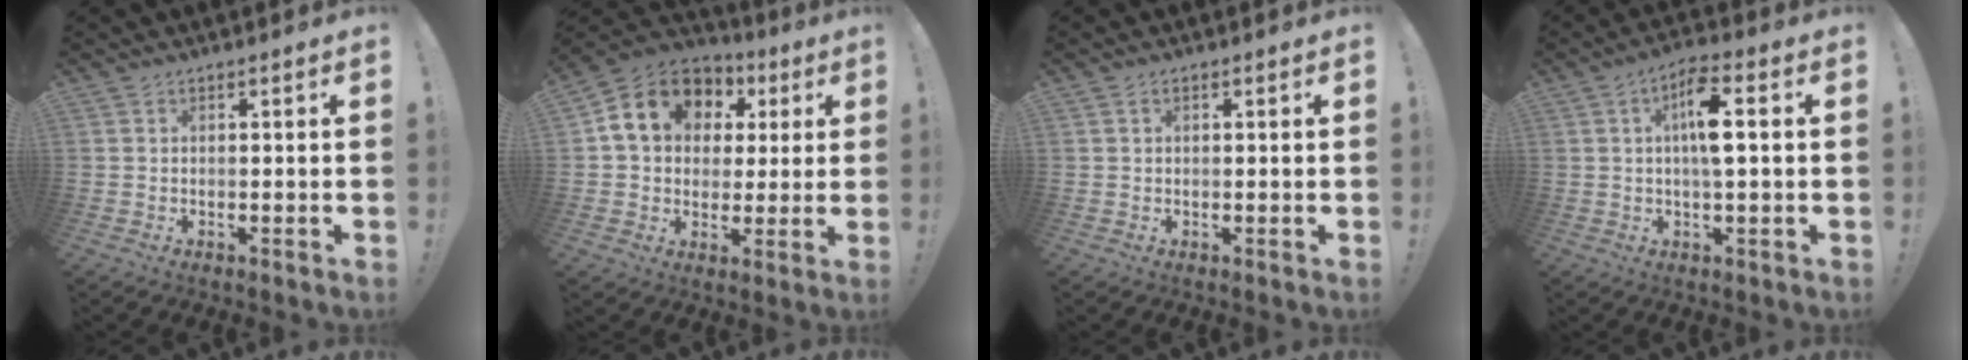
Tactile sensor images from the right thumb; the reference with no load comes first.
{"total": 15.2, "force": [5.6, 12.1, 7.4], "torque": [-0.112, -0.017, 0.113]}
{"total": 0.6, "force": [0.2, 0.5, 0.3], "torque": [-0.008, 0.004, 0.004]}
{"total": 9.3, "force": [1.2, 2.5, 8.8], "torque": [-0.146, 0.005, 0.017]}